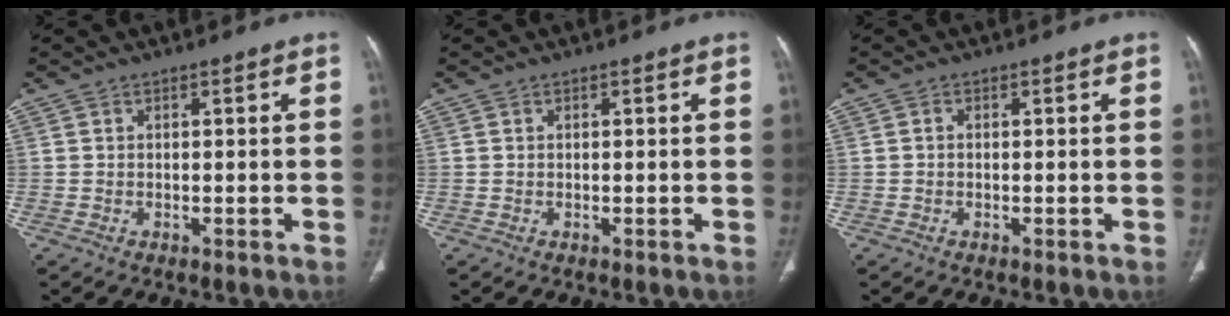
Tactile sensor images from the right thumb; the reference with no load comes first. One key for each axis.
{"total": 0.0}
{"total": 0.5, "fx": -0.1, "fy": 0.4, "fz": 0.3, "tx": -0.003, "ty": 0.002, "tz": -0.003}